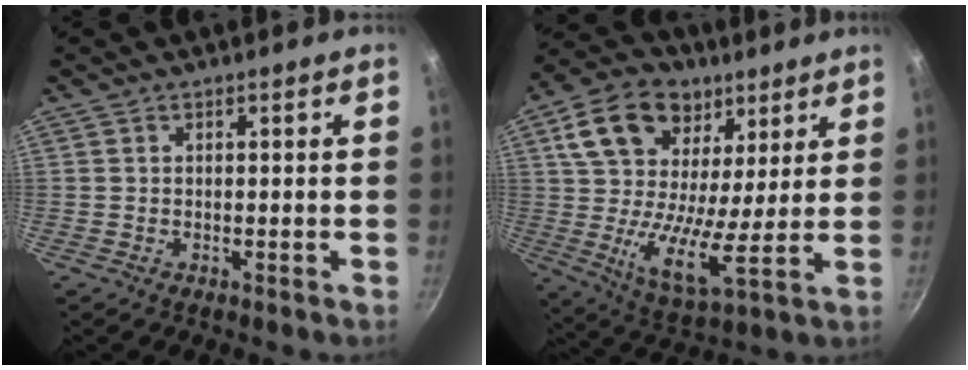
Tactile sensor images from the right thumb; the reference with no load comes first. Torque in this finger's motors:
{"motor_torque": [-1.01, 1.84, 0.70, -0.48, 0.40]}